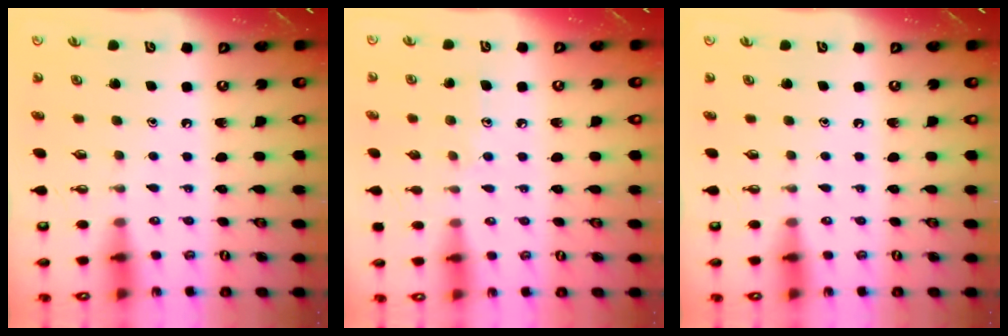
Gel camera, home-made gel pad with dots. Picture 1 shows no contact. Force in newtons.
{"total": 7.0, "press": 7.0, "slide": 0.6}
{"total": 0.0}